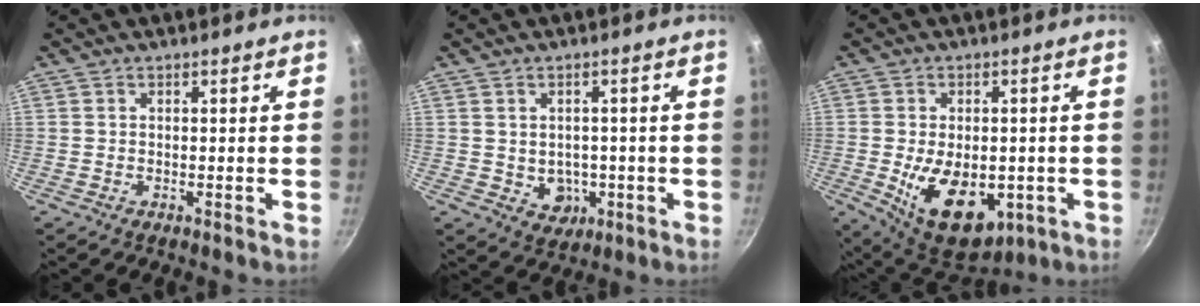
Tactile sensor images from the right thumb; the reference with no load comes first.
{"total": 5.2, "force": [-0.8, 4.3, 2.7], "torque": [-0.018, 0.002, 0.001]}
{"total": 15.3, "force": [-3.4, 9.3, 11.7], "torque": [-0.152, -0.009, -0.031]}